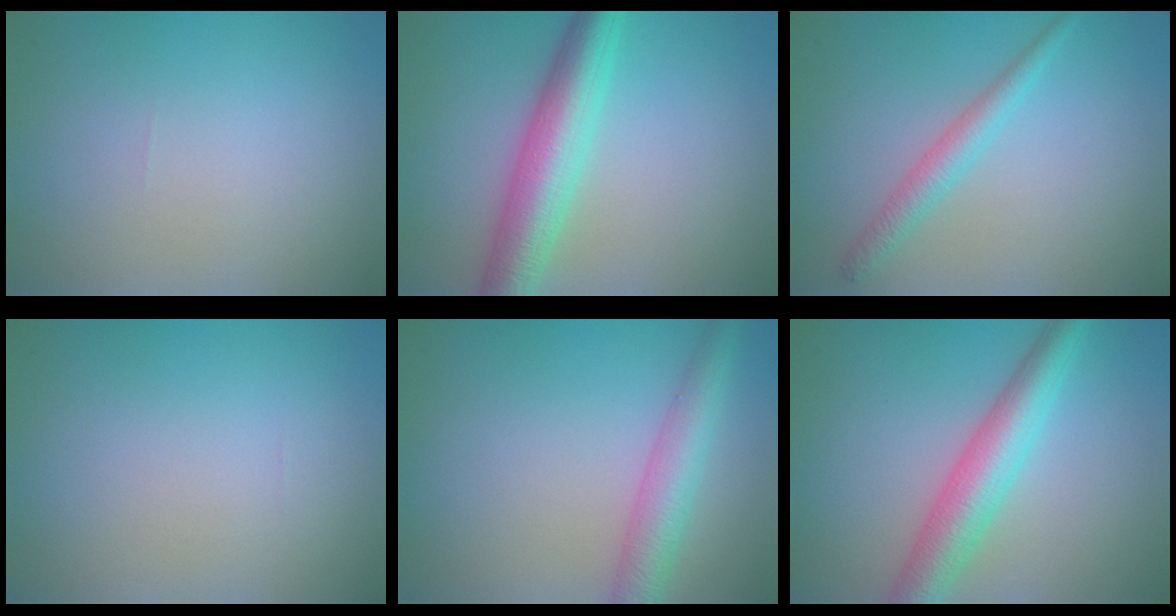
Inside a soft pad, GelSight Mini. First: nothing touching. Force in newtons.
{"total": 6.3, "press": 6.3, "slide": 0.1}
{"total": 2.2, "press": 2.2, "slide": 0.0}
{"total": 0.0}
{"total": 4.1, "press": 4.1, "slide": 0.1}
{"total": 5.3, "press": 5.3, "slide": 0.0}